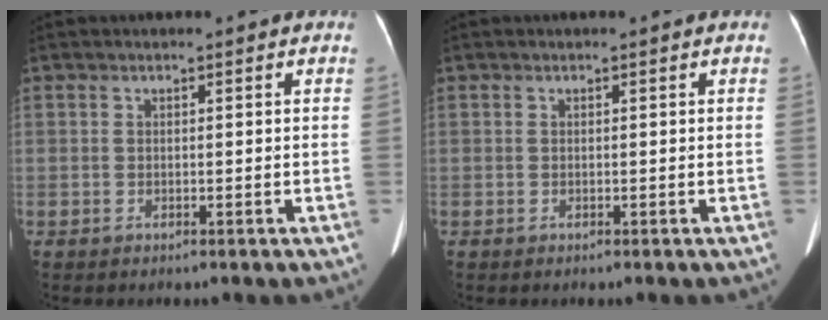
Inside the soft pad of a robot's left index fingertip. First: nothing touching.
{"total": 0.0}